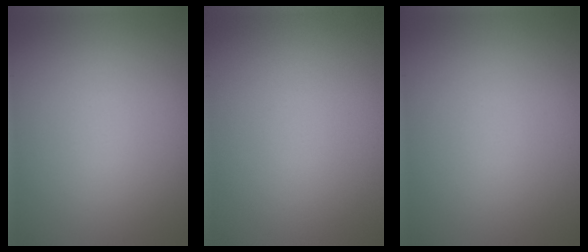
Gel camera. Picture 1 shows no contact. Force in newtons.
{"total": 0.0}
{"total": 0.0}